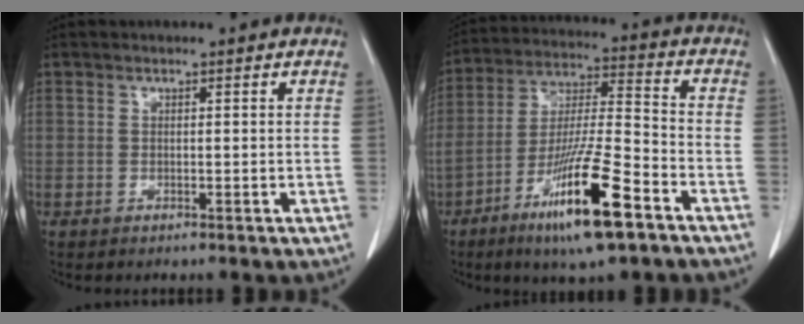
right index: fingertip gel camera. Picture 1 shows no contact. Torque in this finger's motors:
{"motor_torque": [2.14, 0.00, 0.62, 0.21]}